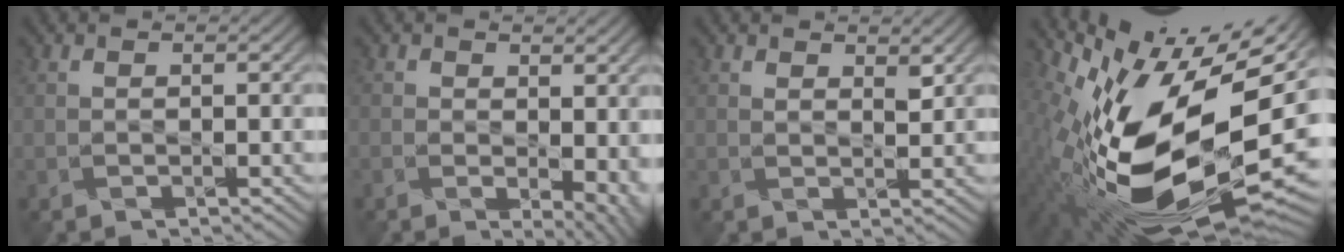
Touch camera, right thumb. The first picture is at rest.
{"total": 6.4, "force": [-0.8, 3.8, 5.1], "torque": [-0.068, -0.022, 0.008]}
{"total": 1.7, "force": [1.6, 0.5, 0.4], "torque": [-0.010, -0.008, 0.030]}
{"total": 18.0, "force": [-2.0, 8.5, 15.7], "torque": [-0.302, -0.044, -0.016]}